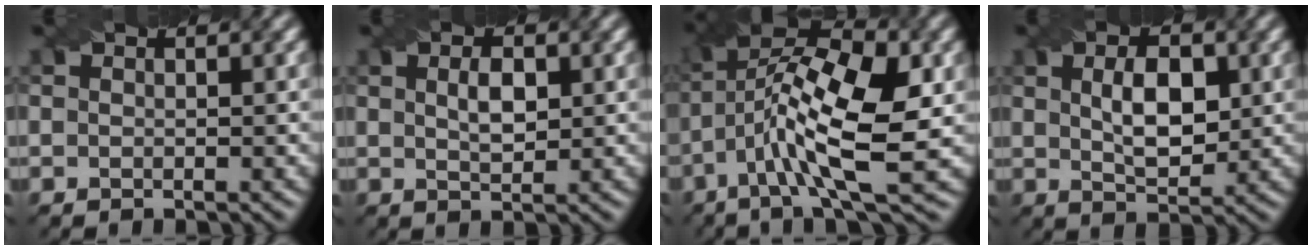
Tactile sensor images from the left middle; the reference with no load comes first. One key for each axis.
{"total": 2.3, "fx": 0.4, "fy": 1.1, "fz": 2.0, "tx": -0.039, "ty": 0.002, "tz": 0.013}
{"total": 12.3, "fx": -1.4, "fy": 4.1, "fz": 11.5, "tx": -0.211, "ty": 0.014, "tz": -0.026}
{"total": 4.5, "fx": 0.7, "fy": 2.3, "fz": 3.8, "tx": -0.069, "ty": 0.001, "tz": 0.015}